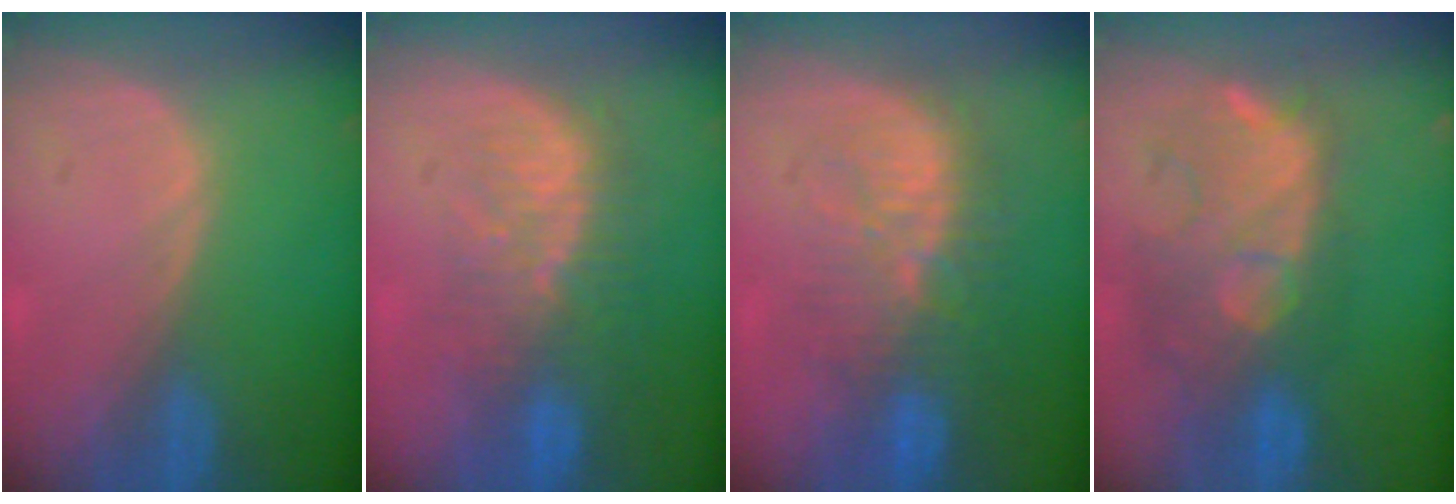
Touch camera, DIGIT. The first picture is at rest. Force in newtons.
{"total": 9.6, "press": 8.4, "slide": 4.6}
{"total": 9.6, "press": 9.2, "slide": 2.8}
{"total": 10.7, "press": 10.0, "slide": 3.7}